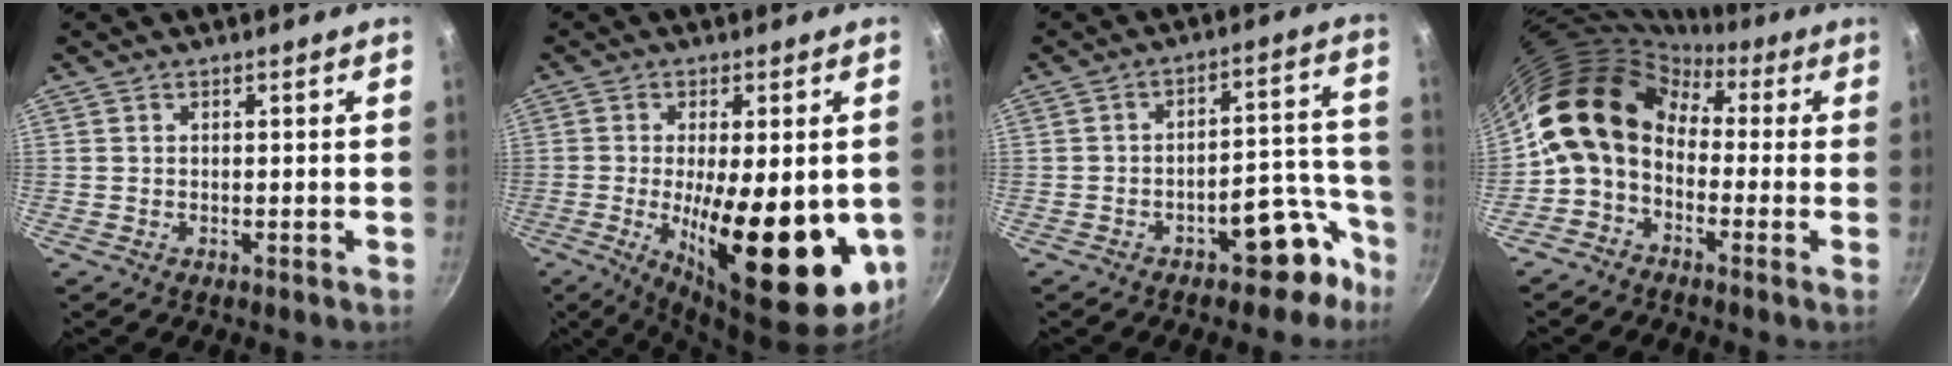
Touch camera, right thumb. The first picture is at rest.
{"total": 21.9, "force": [-3.7, 8.0, 20.0], "torque": [-0.279, -0.018, -0.043]}
{"total": 8.9, "force": [-5.9, 4.4, 5.0], "torque": [-0.002, 0.073, -0.068]}
{"total": 13.6, "force": [-0.1, 10.3, 8.9], "torque": [-0.139, 0.044, -0.028]}